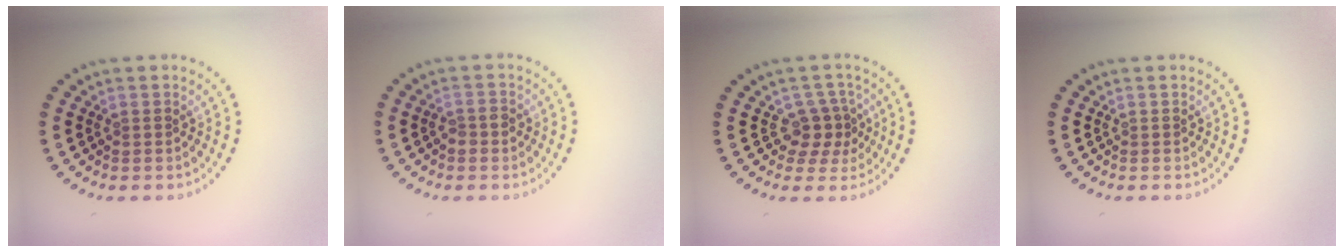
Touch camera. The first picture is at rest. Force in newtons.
{"total": 1.3, "press": 1.3, "slide": 0.4}
{"total": 2.6, "press": 2.1, "slide": 1.6}
{"total": 0.0}